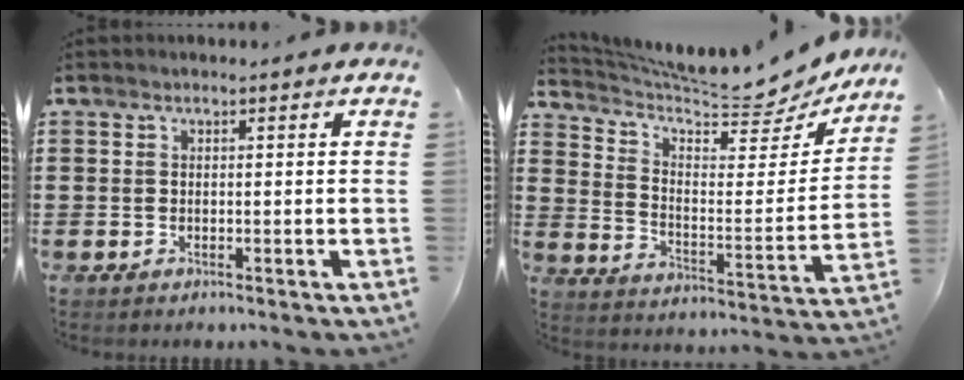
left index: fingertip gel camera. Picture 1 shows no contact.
{"total": 7.9, "force": [7.3, 0.7, 2.9], "torque": [-0.074, -0.061, 0.118]}